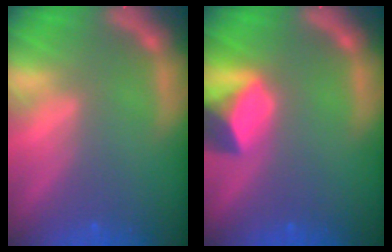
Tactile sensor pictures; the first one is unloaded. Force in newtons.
{"total": 4.9}